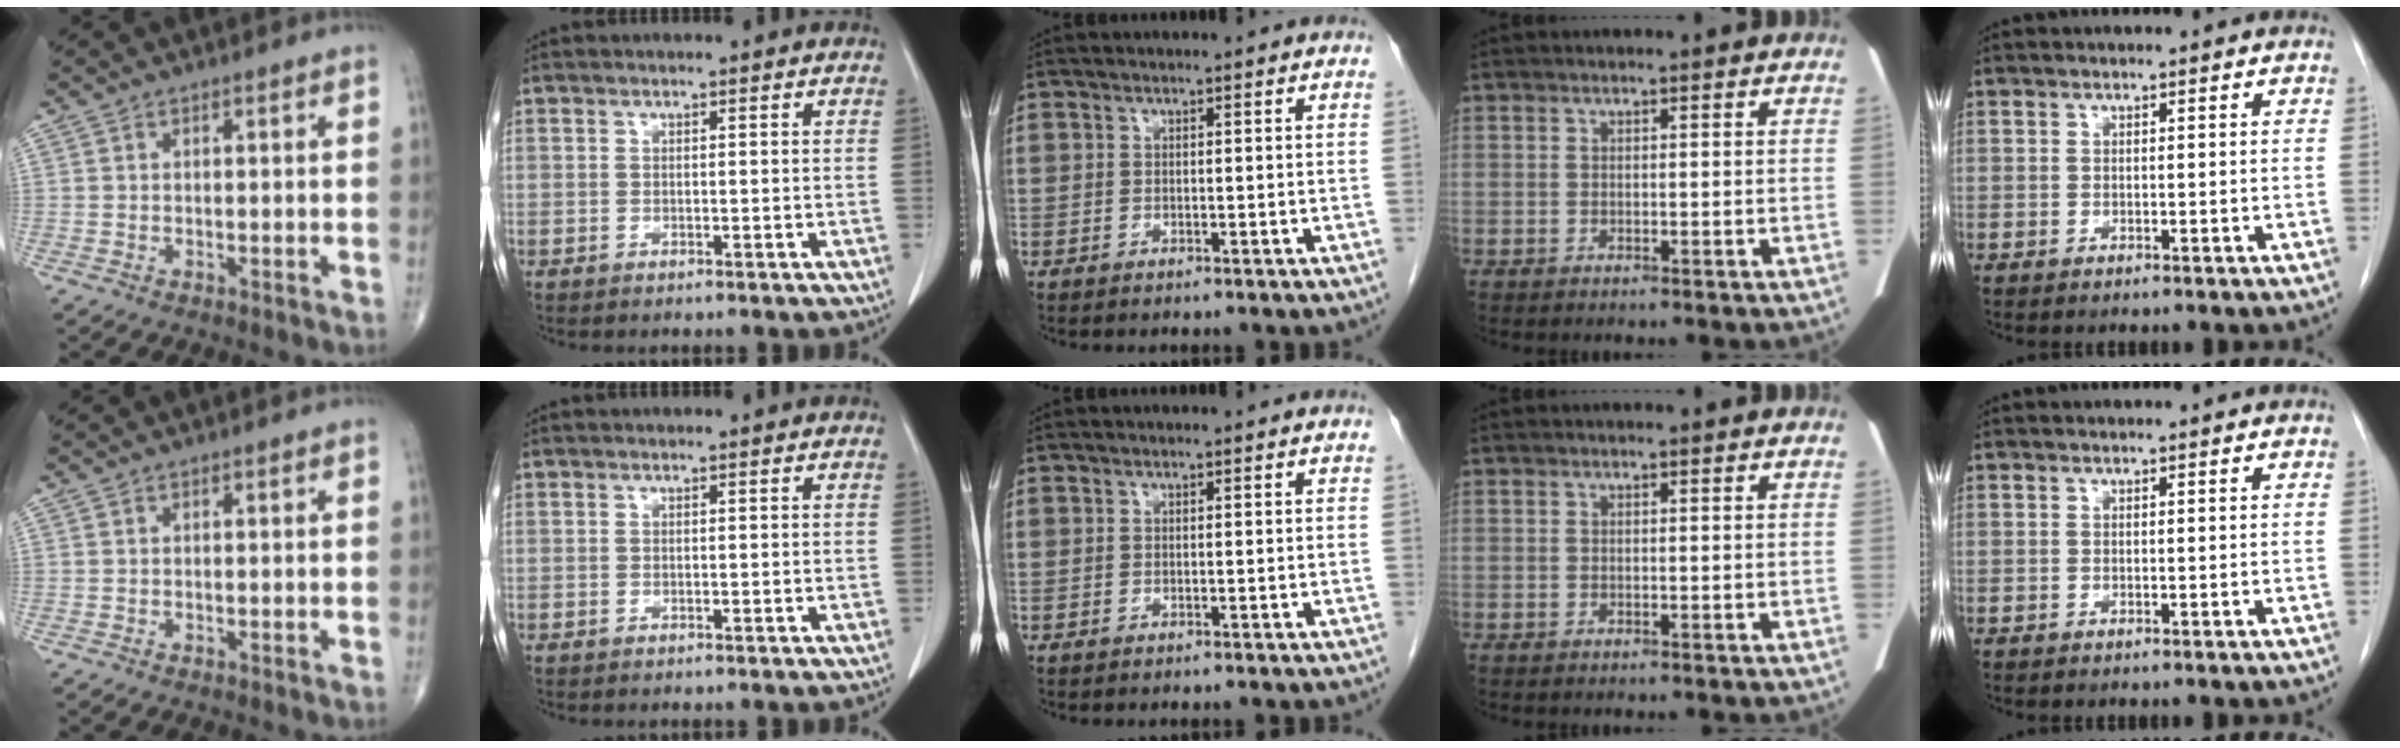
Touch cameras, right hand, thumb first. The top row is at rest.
{}